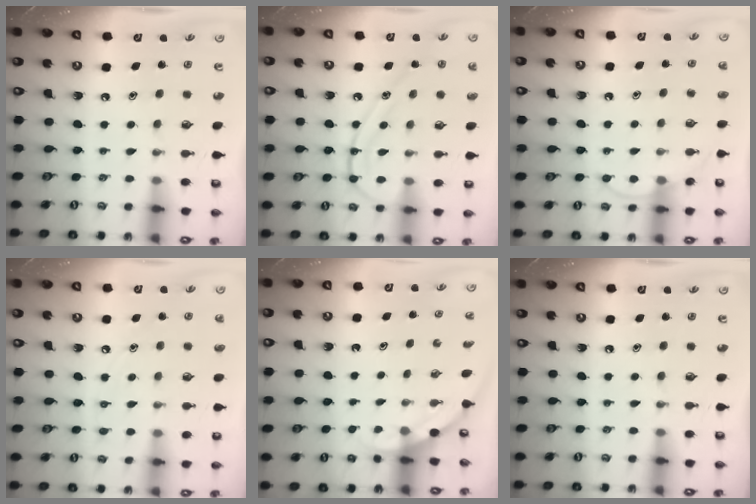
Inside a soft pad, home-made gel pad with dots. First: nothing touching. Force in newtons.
{"total": 10.8, "press": 10.8, "slide": 0.4}
{"total": 8.2, "press": 8.2, "slide": 0.5}
{"total": 5.4, "press": 5.3, "slide": 0.6}
{"total": 2.2, "press": 2.2, "slide": 0.0}
{"total": 0.0}